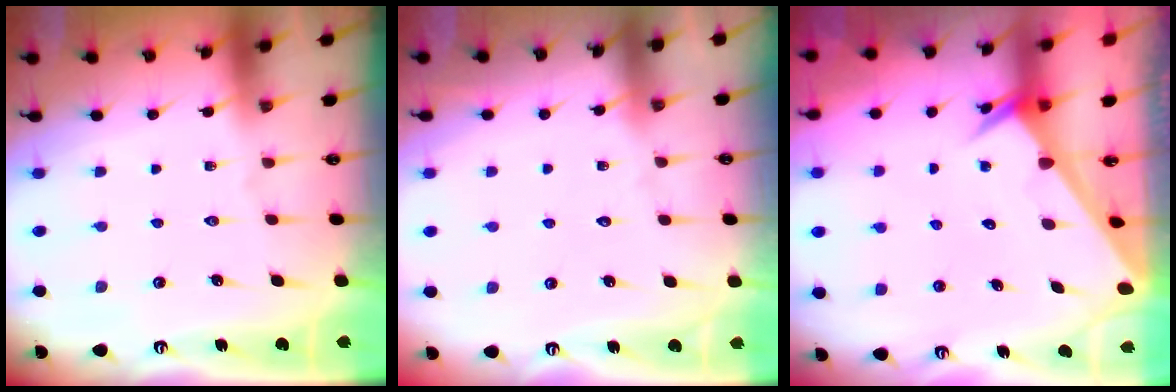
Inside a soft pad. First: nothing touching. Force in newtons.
{"total": 2.9, "press": 2.9, "slide": 0.4}
{"total": 2.3, "press": 2.3, "slide": 0.1}